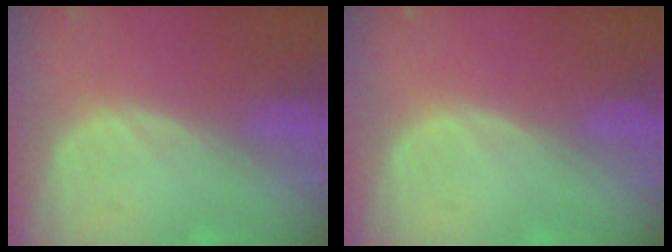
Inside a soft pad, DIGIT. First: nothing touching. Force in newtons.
{"total": 0.0}